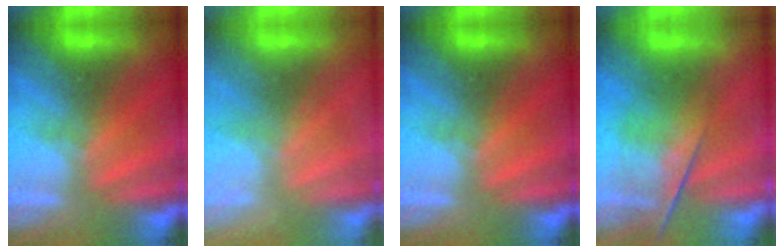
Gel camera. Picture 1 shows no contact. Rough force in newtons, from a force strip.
{"total": 2.4}
{"total": 0.0}
{"total": 4.3}